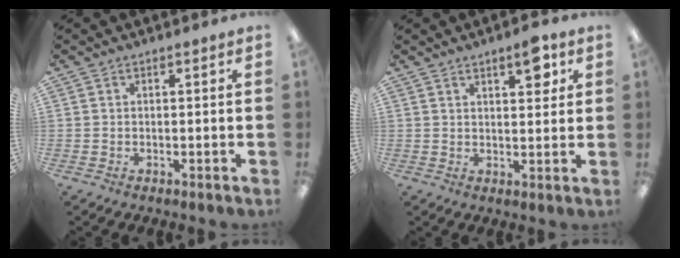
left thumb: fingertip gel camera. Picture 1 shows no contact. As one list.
[{"total": 5.8, "force": [3.6, 2.0, 4.1], "torque": [-0.048, -0.016, 0.055]}]